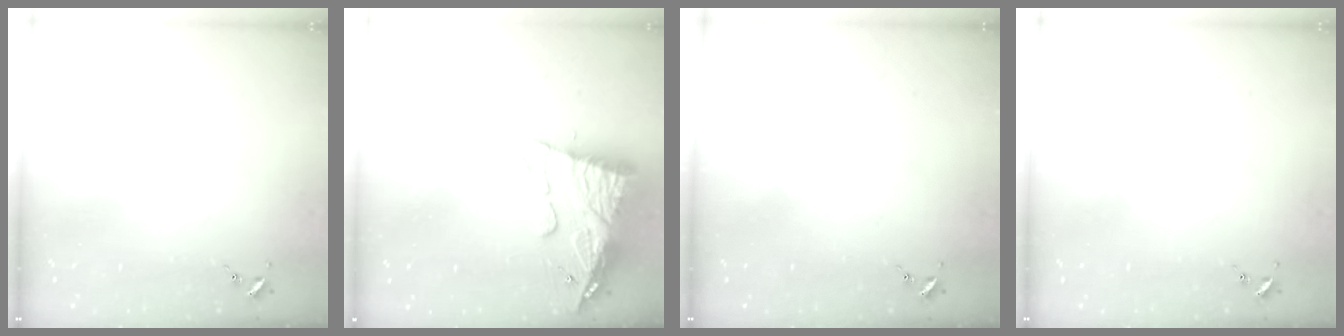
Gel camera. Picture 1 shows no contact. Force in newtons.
{"total": 11.7, "press": 11.6, "slide": 1.1}
{"total": 0.0}
{"total": 0.0}